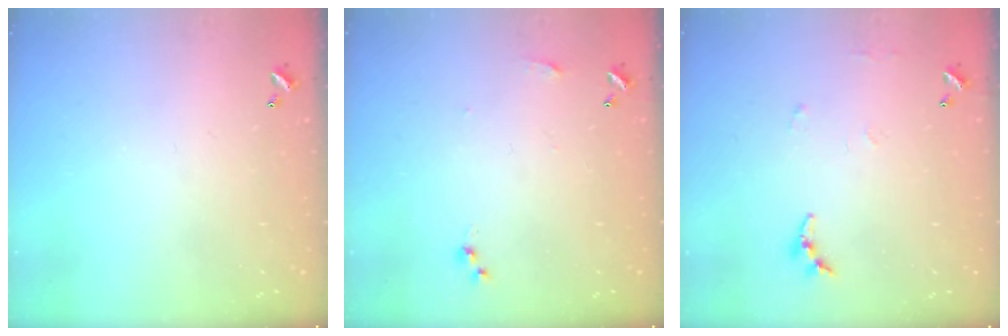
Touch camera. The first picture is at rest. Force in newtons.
{"total": 4.5, "press": 4.5, "slide": 0.5}
{"total": 5.4, "press": 5.3, "slide": 0.6}